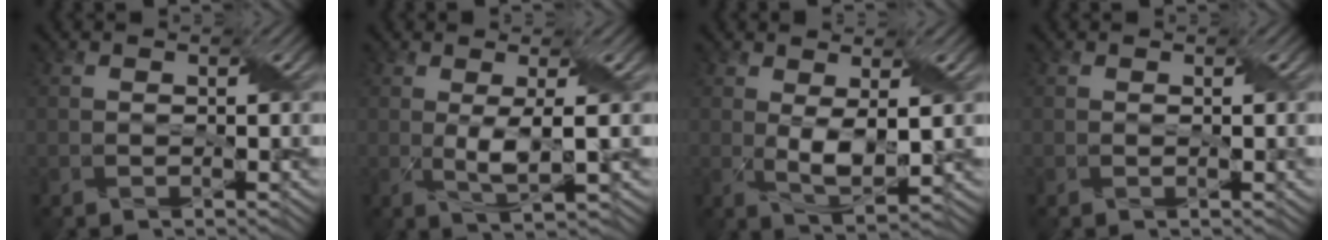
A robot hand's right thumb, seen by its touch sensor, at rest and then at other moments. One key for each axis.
{"total": 4.0, "fx": 0.1, "fy": 0.7, "fz": 3.9, "tx": -0.083, "ty": 0.001, "tz": 0.004}
{"total": 4.6, "fx": 0.6, "fy": 1.6, "fz": 4.3, "tx": -0.094, "ty": -0.006, "tz": 0.015}
{"total": 0.8, "fx": 0.1, "fy": 0.1, "fz": 0.8, "tx": -0.013, "ty": 0.001, "tz": 0.002}